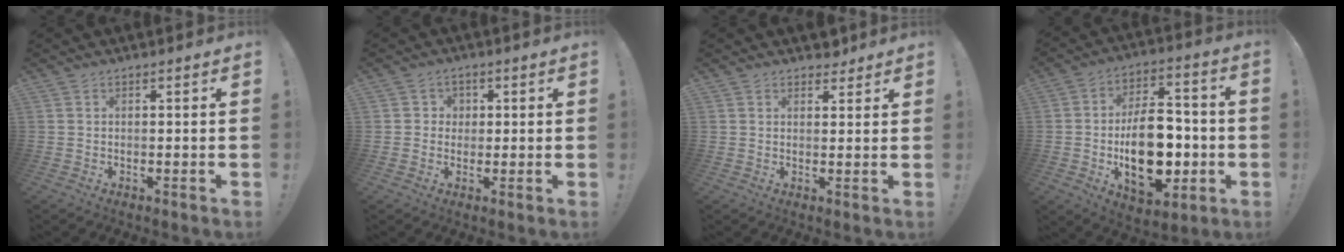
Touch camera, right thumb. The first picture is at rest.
{"total": 3.0, "force": [0.1, 2.9, 0.6], "torque": [-0.010, 0.004, 0.002]}
{"total": 3.2, "force": [2.5, 1.9, 0.7], "torque": [0.002, -0.015, 0.044]}
{"total": 21.1, "force": [-4.1, 12.6, 16.5], "torque": [-0.267, 0.016, -0.056]}